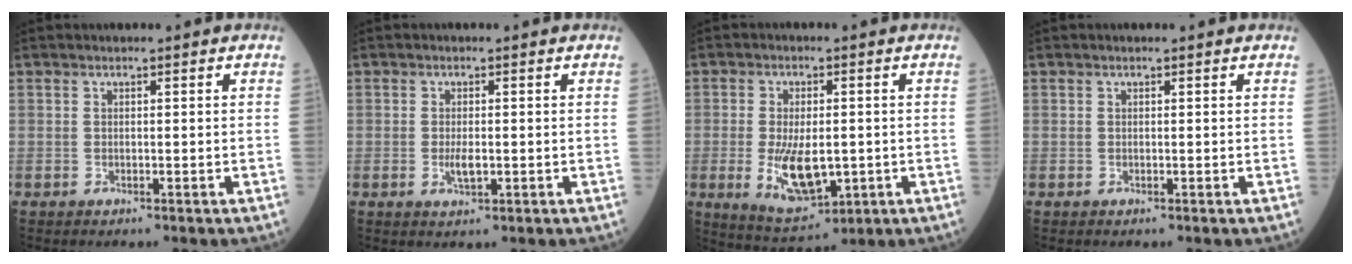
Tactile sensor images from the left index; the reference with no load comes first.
{"total": 2.2, "force": [-0.3, 0.8, 2.1], "torque": [-0.044, -0.002, -0.003]}
{"total": 9.1, "force": [-1.6, 3.9, 8.0], "torque": [-0.154, -0.018, -0.015]}
{"total": 0.0}